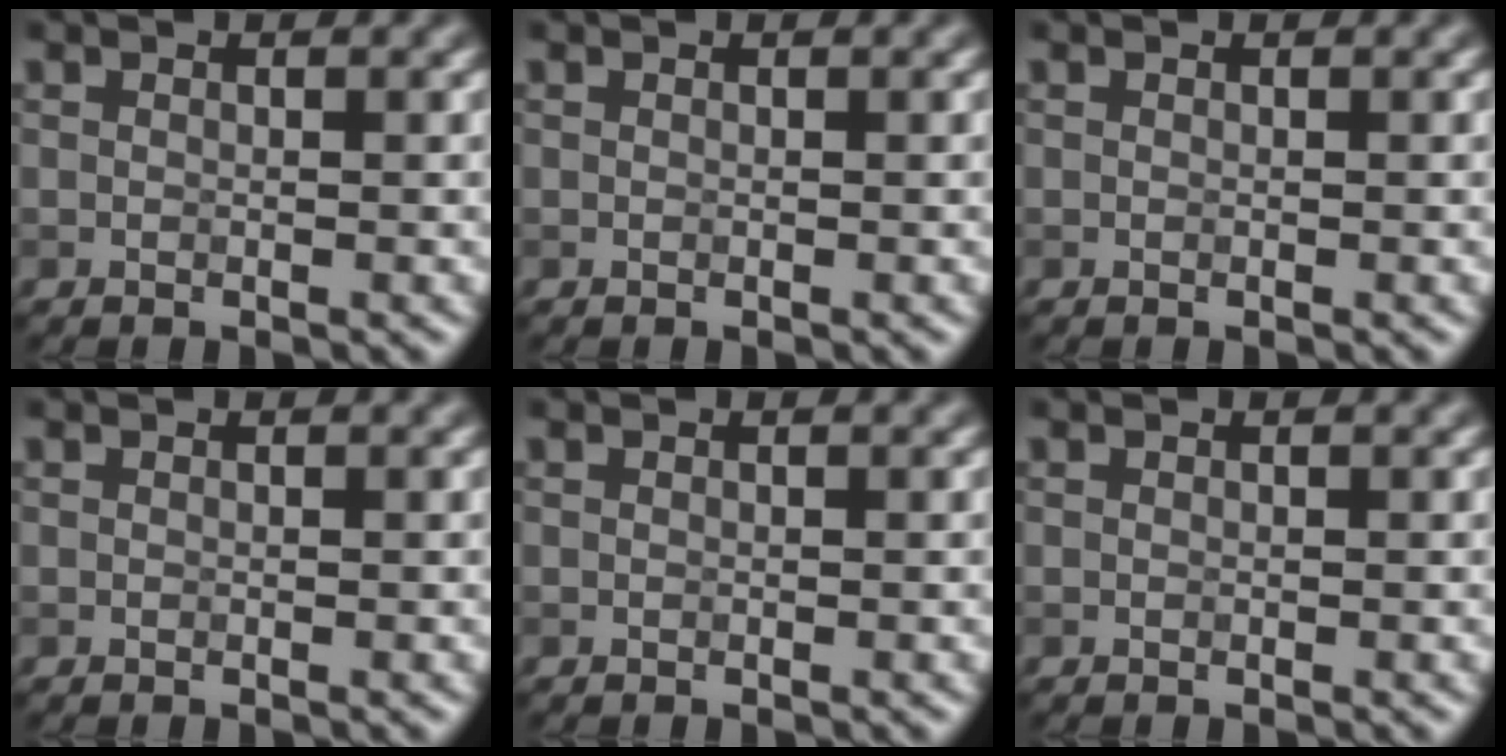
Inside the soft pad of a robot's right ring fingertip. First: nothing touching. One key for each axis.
{"total": 0.0}
{"total": 0.0}
{"total": 0.0}
{"total": 0.0}
{"total": 0.0}